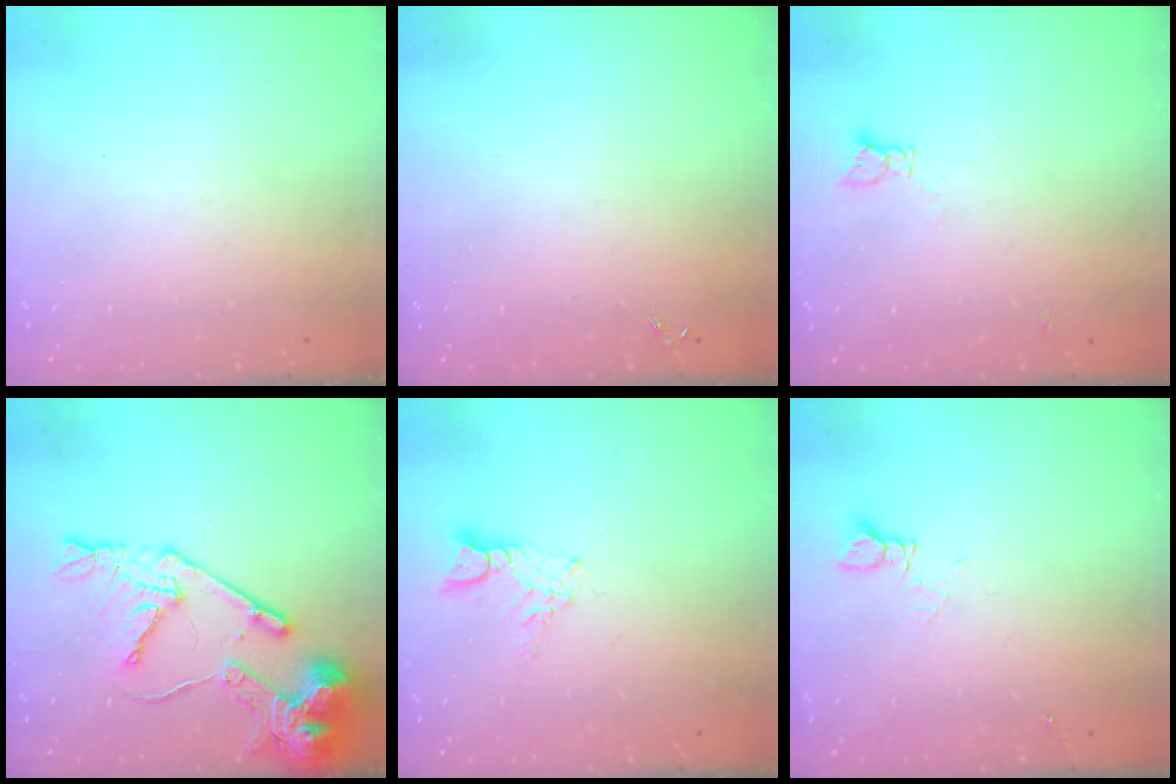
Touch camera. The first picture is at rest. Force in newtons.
{"total": 0.0}
{"total": 2.0, "press": 2.0, "slide": 0.2}
{"total": 16.8, "press": 16.7, "slide": 1.7}
{"total": 5.0, "press": 5.0, "slide": 0.3}
{"total": 2.9, "press": 2.9, "slide": 0.3}